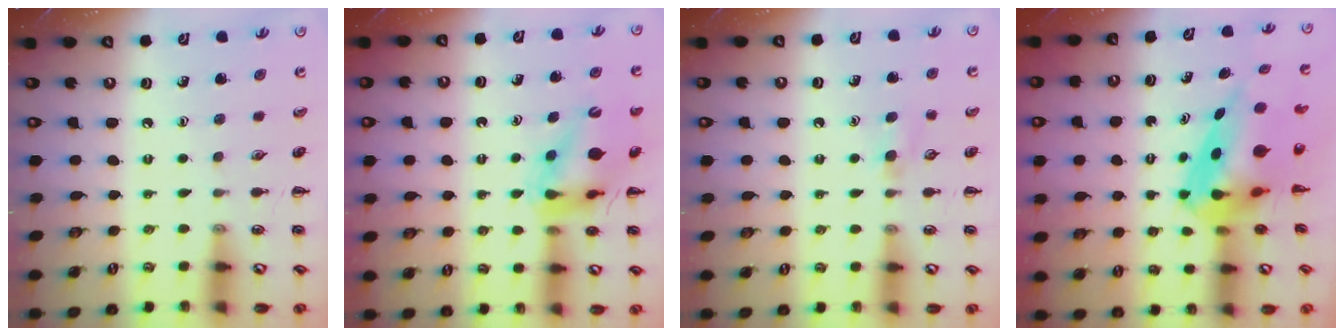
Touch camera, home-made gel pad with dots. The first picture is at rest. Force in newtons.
{"total": 11.9, "press": 11.5, "slide": 3.3}
{"total": 3.5, "press": 3.3, "slide": 1.3}
{"total": 8.3, "press": 7.9, "slide": 2.7}